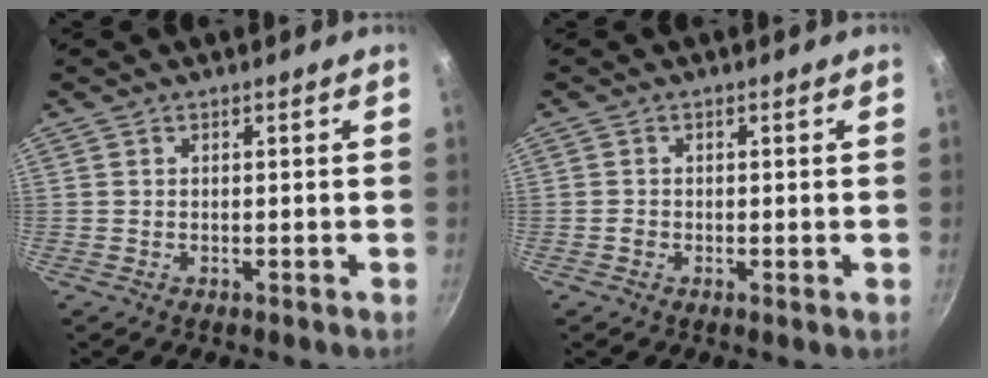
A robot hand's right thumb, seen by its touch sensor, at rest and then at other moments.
{"total": 0.7, "force": [-0.2, 0.5, 0.4], "torque": [-0.005, 0.001, -0.007]}